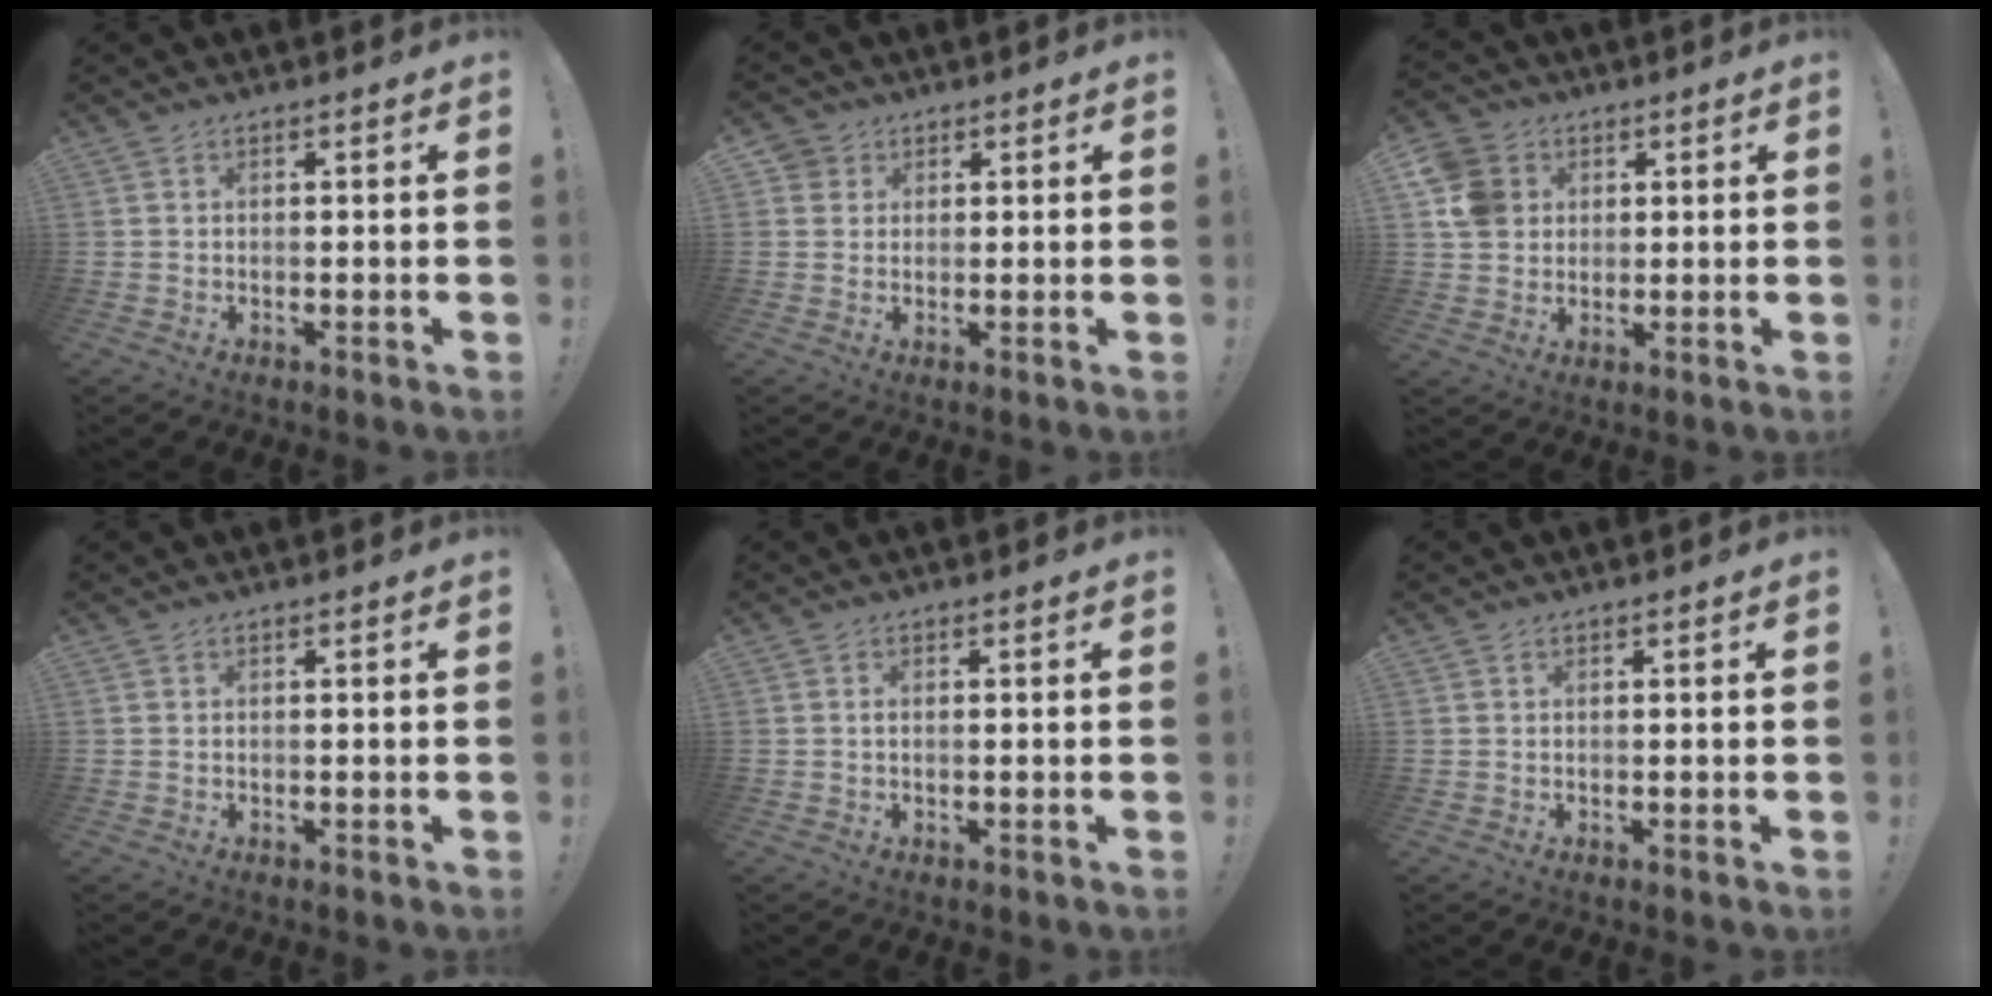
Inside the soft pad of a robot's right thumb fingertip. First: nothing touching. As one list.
[{"total": 3.3, "force": [1.5, 2.9, 0.5], "torque": [-0.008, -0.004, 0.028]}, {"total": 9.5, "force": [2.3, 8.3, 3.8], "torque": [-0.073, -0.003, 0.050]}, {"total": 0.0}, {"total": 0.8, "force": [-0.2, 0.3, 0.7], "torque": [-0.018, 0.004, -0.003]}, {"total": 0.0}]